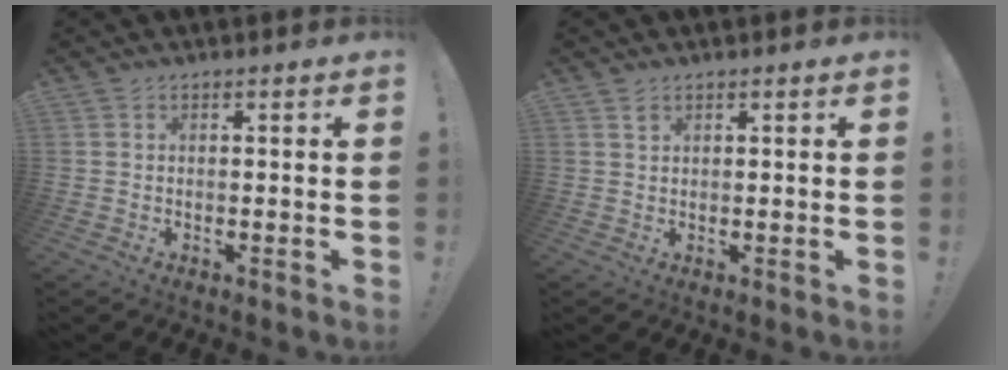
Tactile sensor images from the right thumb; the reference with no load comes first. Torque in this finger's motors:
{"motor_torque": [0.00, -0.16, -0.06, 0.18, 0.00]}